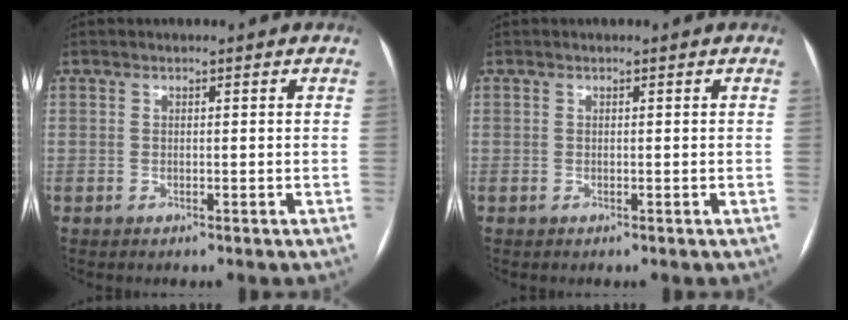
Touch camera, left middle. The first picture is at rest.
{"total": 0.0}